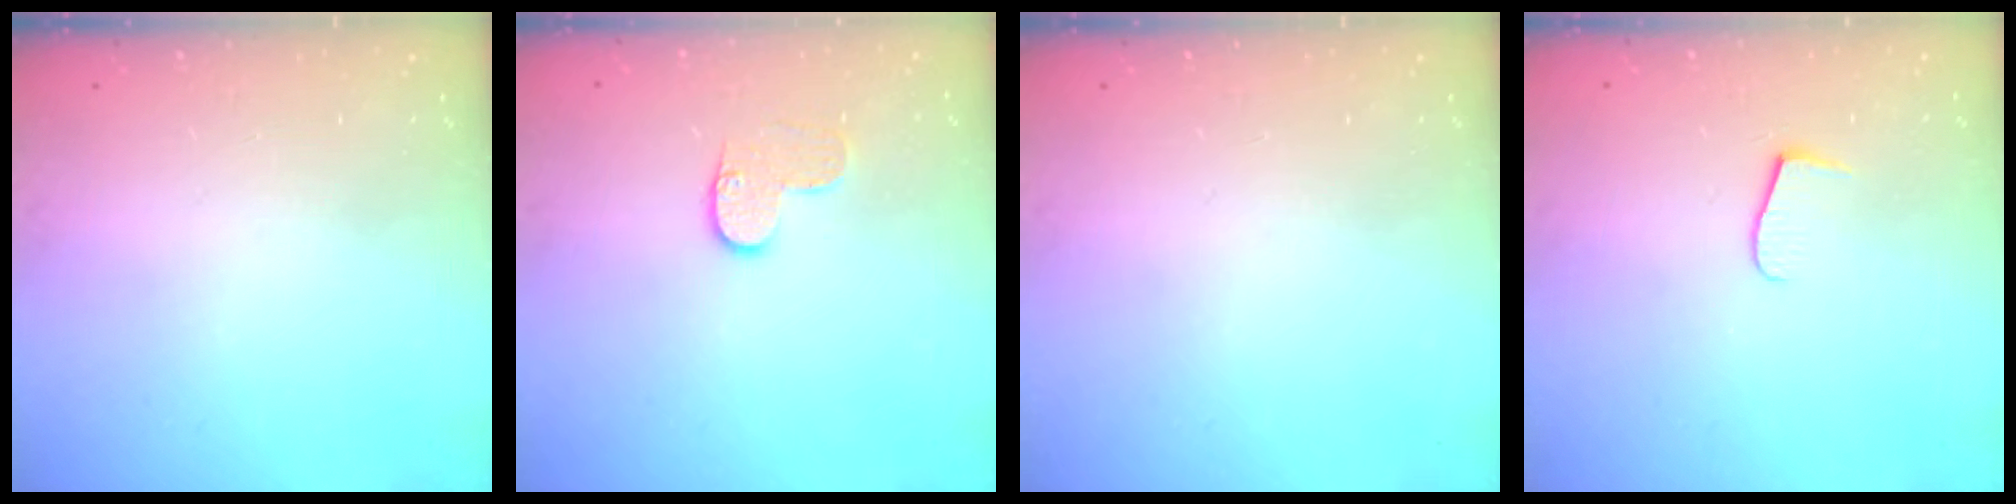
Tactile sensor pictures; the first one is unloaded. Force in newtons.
{"total": 6.7, "press": 6.7, "slide": 0.1}
{"total": 0.0}
{"total": 6.2, "press": 6.2, "slide": 0.4}